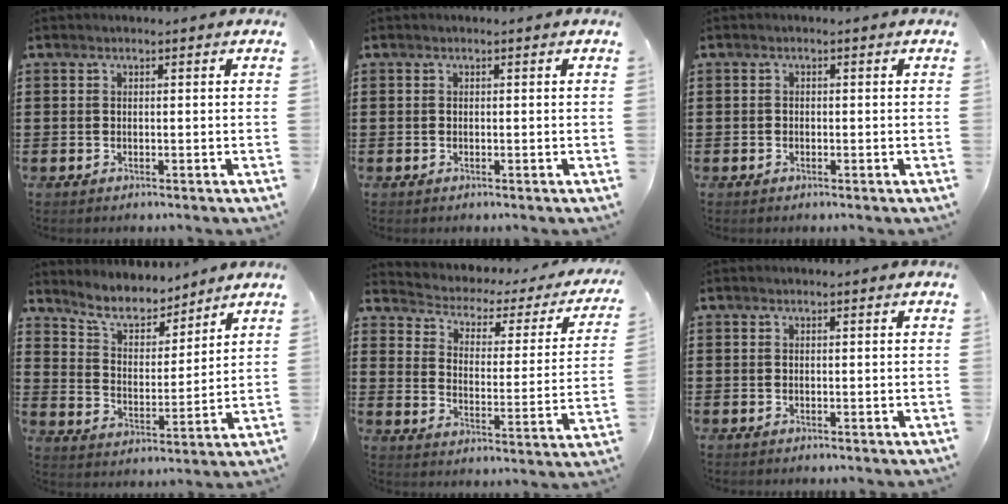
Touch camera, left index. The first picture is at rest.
{"total": 0.0}
{"total": 0.6, "force": [-0.3, 0.5, 0.2], "torque": [-0.005, 0.001, -0.006]}
{"total": 6.8, "force": [6.3, 1.7, 2.0], "torque": [-0.068, -0.032, 0.112]}
{"total": 2.1, "force": [1.4, 1.4, 0.8], "torque": [-0.032, -0.016, 0.014]}
{"total": 0.0}